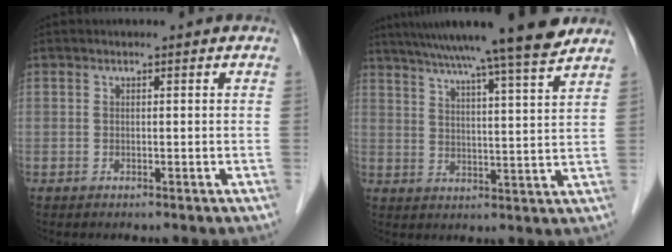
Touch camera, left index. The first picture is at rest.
{"total": 18.4, "force": [15.6, -0.7, 9.8], "torque": [-0.164, 0.008, 0.221]}